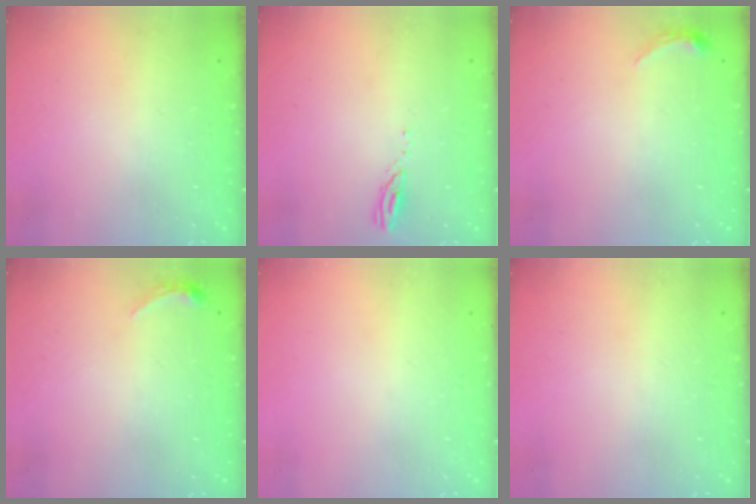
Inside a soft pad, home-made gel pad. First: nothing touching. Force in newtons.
{"total": 3.2, "press": 3.2, "slide": 0.2}
{"total": 3.4, "press": 3.3, "slide": 0.6}
{"total": 3.4, "press": 3.3, "slide": 0.6}
{"total": 0.0}
{"total": 0.0}